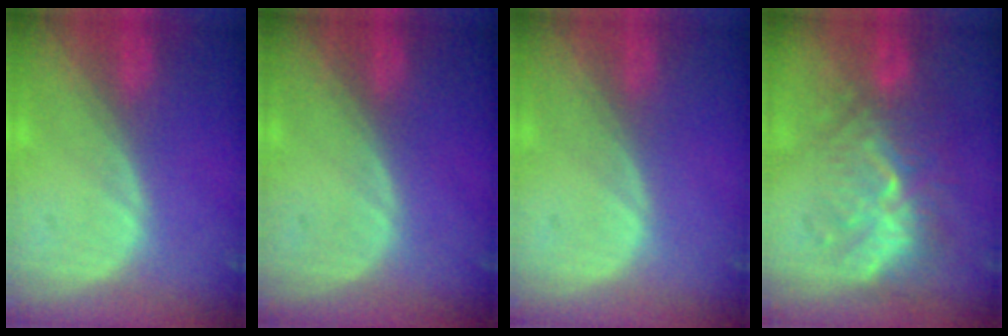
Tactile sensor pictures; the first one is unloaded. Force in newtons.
{"total": 0.0}
{"total": 0.0}
{"total": 8.8, "press": 8.5, "slide": 2.4}